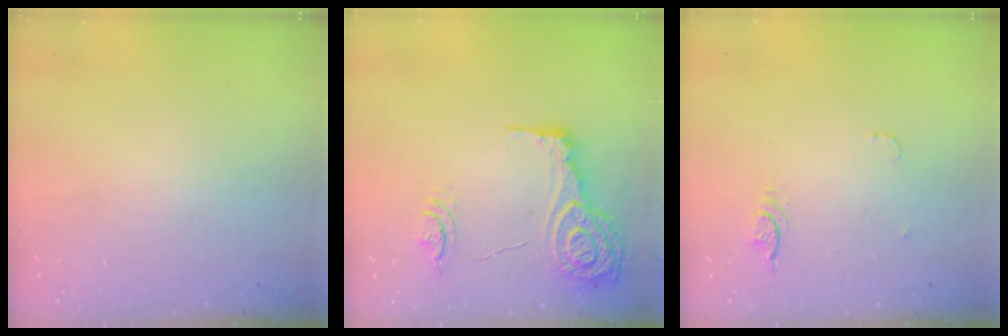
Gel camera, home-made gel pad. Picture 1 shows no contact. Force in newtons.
{"total": 16.0, "press": 15.9, "slide": 1.2}
{"total": 3.8, "press": 3.4, "slide": 1.6}